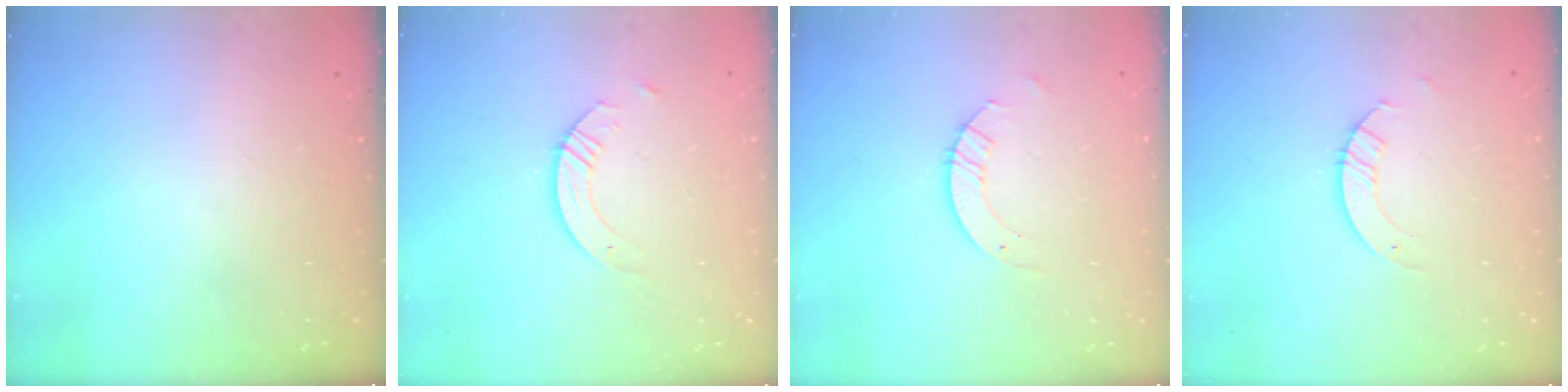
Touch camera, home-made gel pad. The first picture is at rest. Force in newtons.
{"total": 3.5, "press": 3.5, "slide": 0.4}
{"total": 3.7, "press": 3.7, "slide": 0.2}
{"total": 3.2, "press": 3.2, "slide": 0.2}